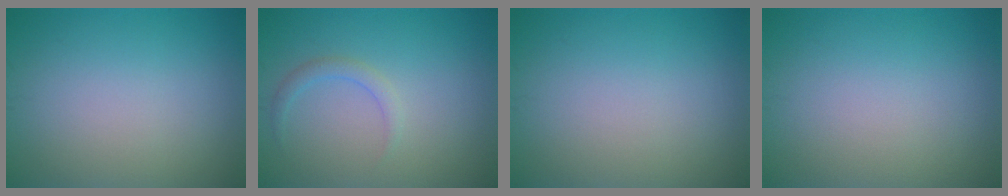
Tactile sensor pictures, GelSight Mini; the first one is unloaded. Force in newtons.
{"total": 1.3, "press": 1.3, "slide": 0.1}
{"total": 0.0}
{"total": 0.0}